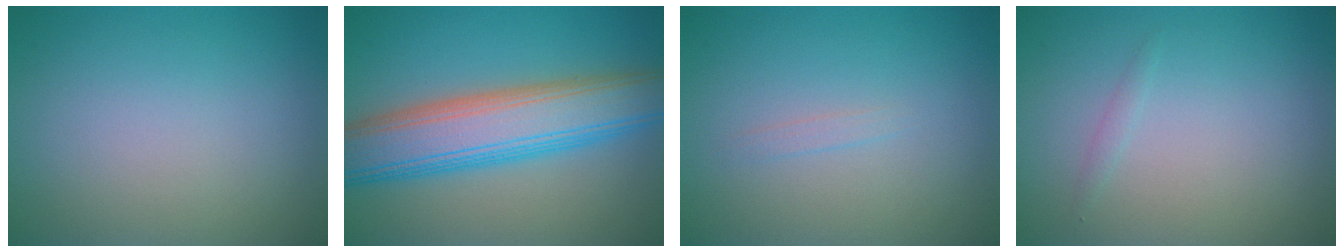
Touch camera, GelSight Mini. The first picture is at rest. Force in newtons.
{"total": 9.1, "press": 9.1, "slide": 0.2}
{"total": 0.6, "press": 0.6, "slide": 0.1}
{"total": 0.5, "press": 0.5, "slide": 0.1}